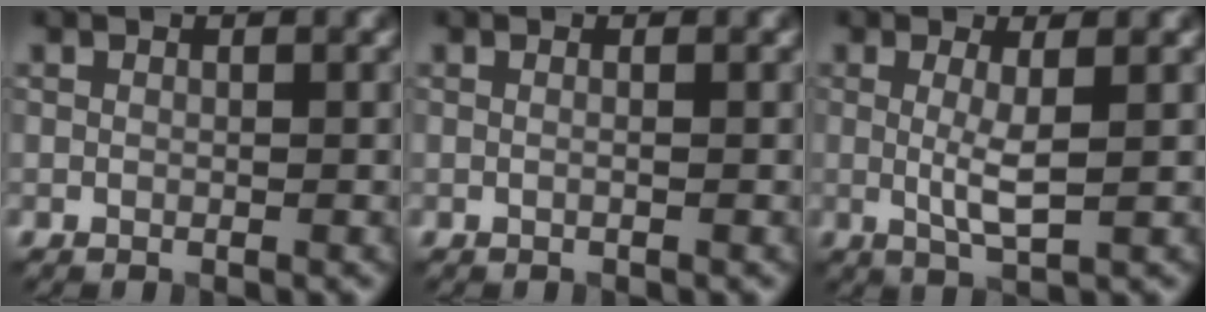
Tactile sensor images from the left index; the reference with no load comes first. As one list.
[{"total": 0.9, "force": [0.2, 0.4, 0.7], "torque": [-0.007, -0.012, -0.009]}, {"total": 3.0, "force": [0.3, 0.6, 2.9], "torque": [-0.055, -0.008, 0.005]}]